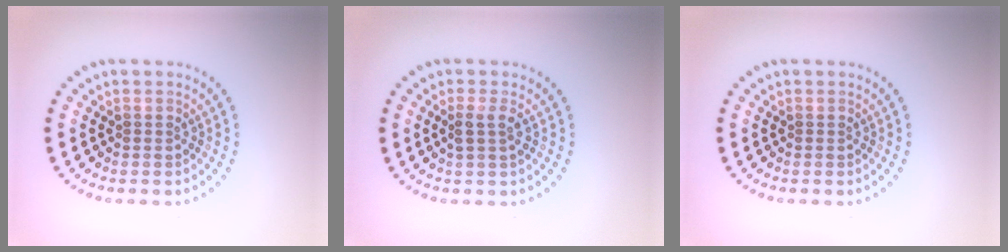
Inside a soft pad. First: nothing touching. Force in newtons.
{"total": 1.6, "press": 1.3, "slide": 0.9}
{"total": 0.0}